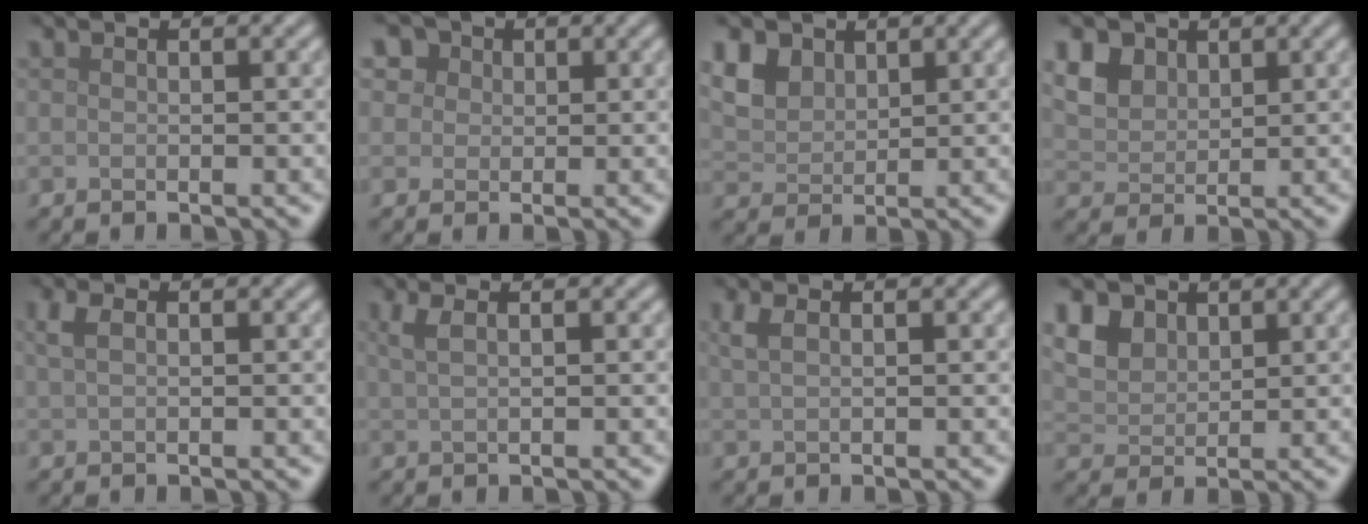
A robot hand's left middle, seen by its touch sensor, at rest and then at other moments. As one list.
[{"total": 6.4, "force": [3.3, 4.6, 2.8], "torque": [-0.065, 0.016, 0.036]}, {"total": 5.0, "force": [2.9, 3.3, 2.3], "torque": [-0.072, 0.004, 0.062]}, {"total": 6.0, "force": [3.2, 4.3, 2.8], "torque": [-0.099, 0.012, 0.063]}, {"total": 1.6, "force": [0.7, 0.8, 1.2], "torque": [-0.030, 0.005, 0.012]}, {"total": 1.9, "force": [0.9, 0.7, 1.5], "torque": [-0.023, 0.004, 0.015]}, {"total": 1.6, "force": [0.9, 0.6, 1.2], "torque": [-0.026, 0.005, 0.018]}, {"total": 5.7, "force": [3.2, 3.9, 2.7], "torque": [-0.092, 0.008, 0.064]}]